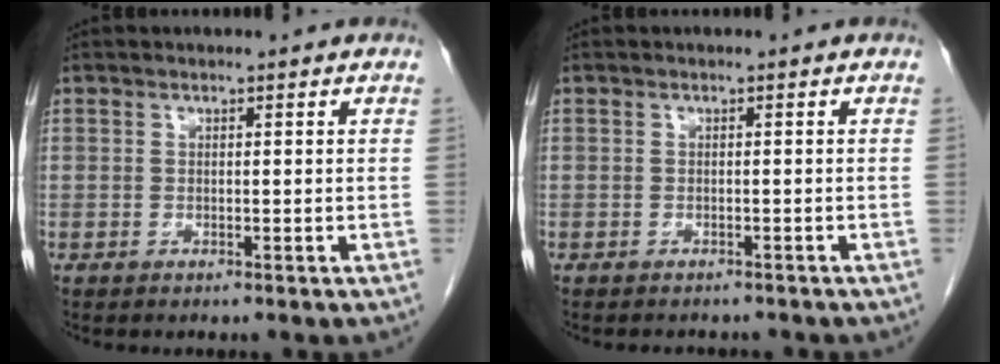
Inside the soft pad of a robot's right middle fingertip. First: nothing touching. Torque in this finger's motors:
{"motor_torque": [0.06, 0.02, 0.04, 0.00]}